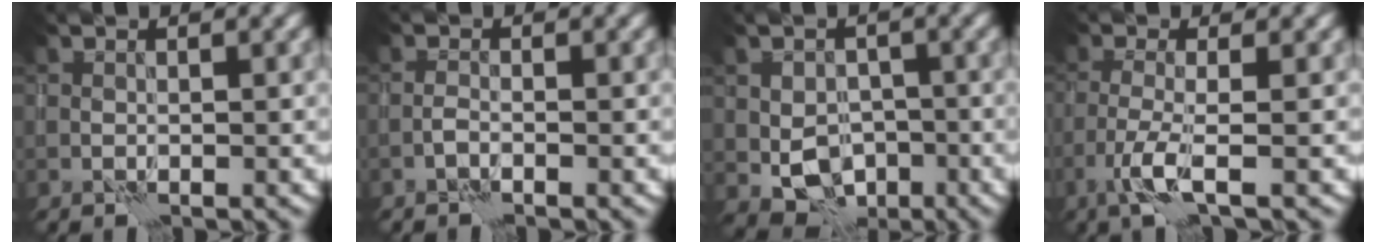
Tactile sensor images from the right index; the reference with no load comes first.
{"total": 0.6, "force": [-0.5, 0.1, 0.2], "torque": [-0.002, 0.003, -0.014]}
{"total": 4.4, "force": [-1.1, 3.4, 2.5], "torque": [-0.035, -0.006, -0.017]}
{"total": 3.1, "force": [-1.5, 0.5, 2.7], "torque": [-0.053, -0.001, -0.039]}